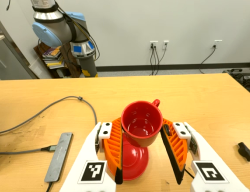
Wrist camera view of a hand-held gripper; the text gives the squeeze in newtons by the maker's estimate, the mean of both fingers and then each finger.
{"total": 5.4, "left": 5.5, "right": 5.2}